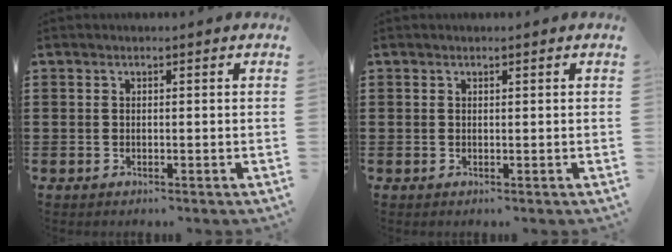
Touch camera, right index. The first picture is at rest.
{"total": 0.0}